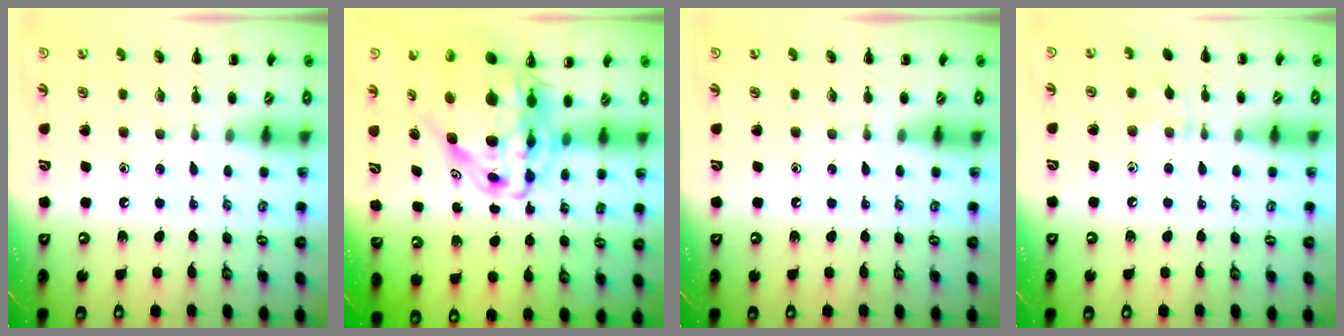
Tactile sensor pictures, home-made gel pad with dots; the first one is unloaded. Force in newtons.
{"total": 15.5, "press": 14.8, "slide": 4.6}
{"total": 0.0}
{"total": 6.5, "press": 6.2, "slide": 1.8}